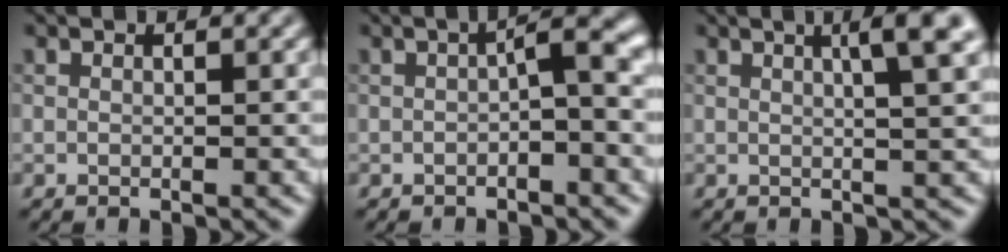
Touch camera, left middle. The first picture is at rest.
{"total": 2.8, "force": [-0.4, 0.5, 2.7], "torque": [-0.043, 0.013, -0.009]}
{"total": 4.8, "force": [1.8, 1.0, 4.3], "torque": [-0.048, 0.014, 0.019]}